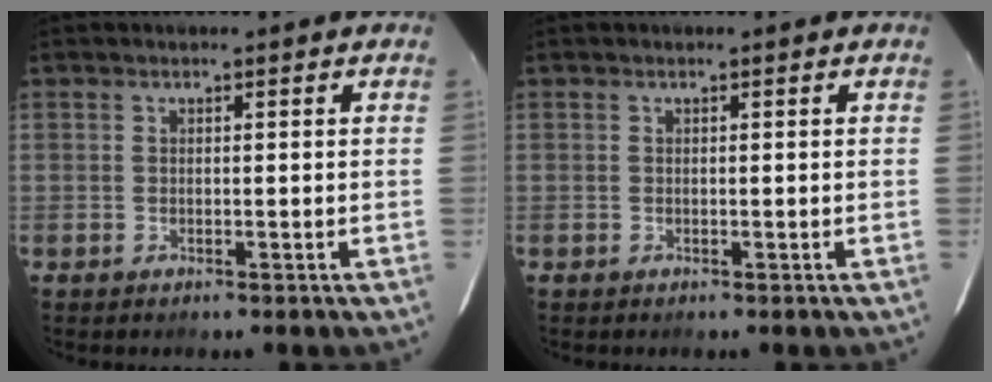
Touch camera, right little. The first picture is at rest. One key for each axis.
{"total": 0.0}